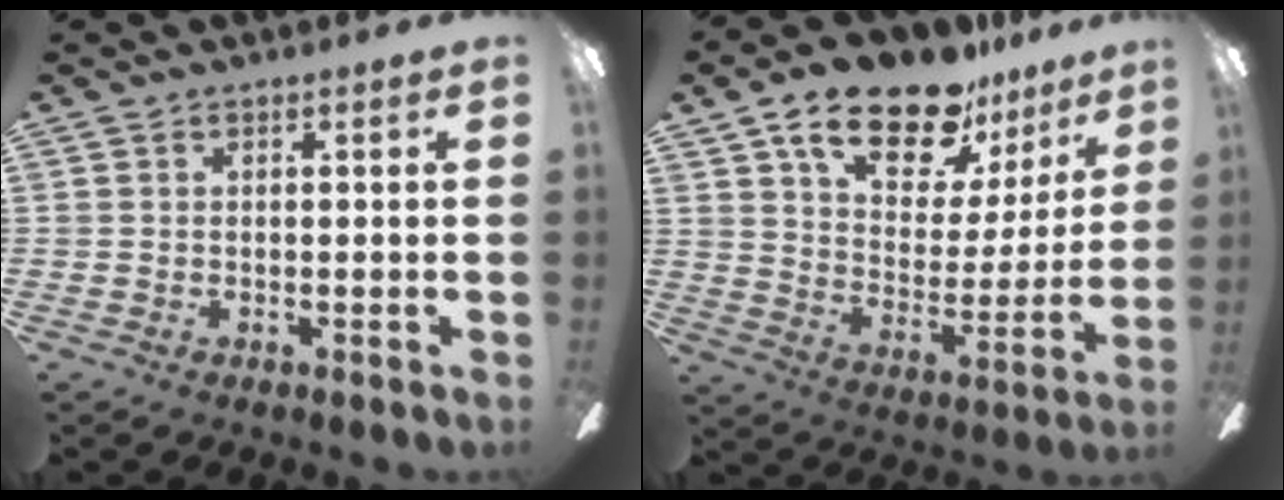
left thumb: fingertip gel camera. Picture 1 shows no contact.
{"total": 19.1, "force": [13.6, 8.6, 10.3], "torque": [-0.172, -0.075, 0.235]}